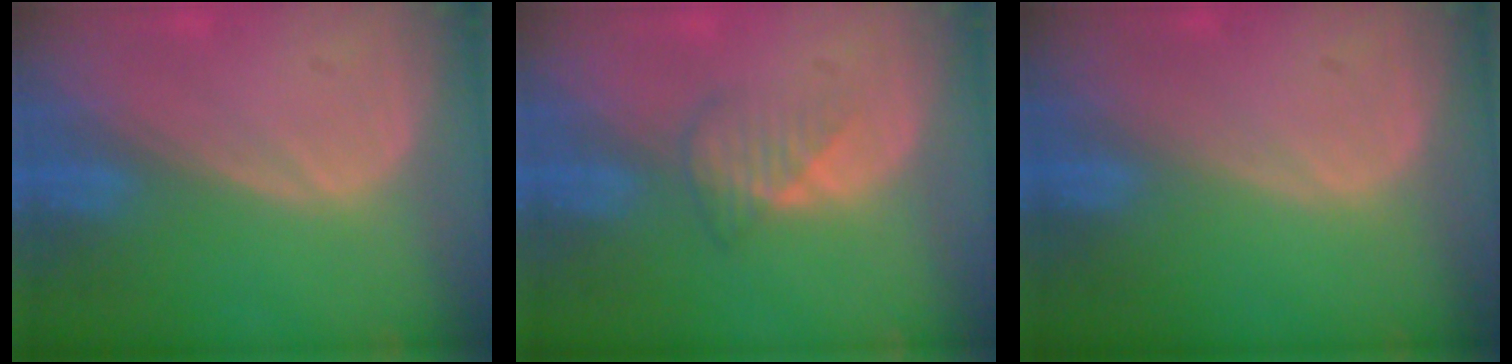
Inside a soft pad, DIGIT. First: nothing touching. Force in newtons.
{"total": 2.7, "press": 2.6, "slide": 0.5}
{"total": 0.0}